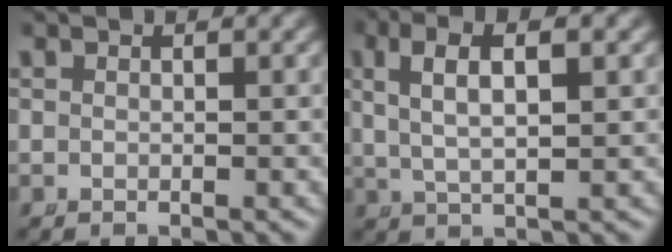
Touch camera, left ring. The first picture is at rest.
{"total": 4.9, "force": [1.9, 1.6, 4.2], "torque": [-0.079, 0.010, 0.036]}